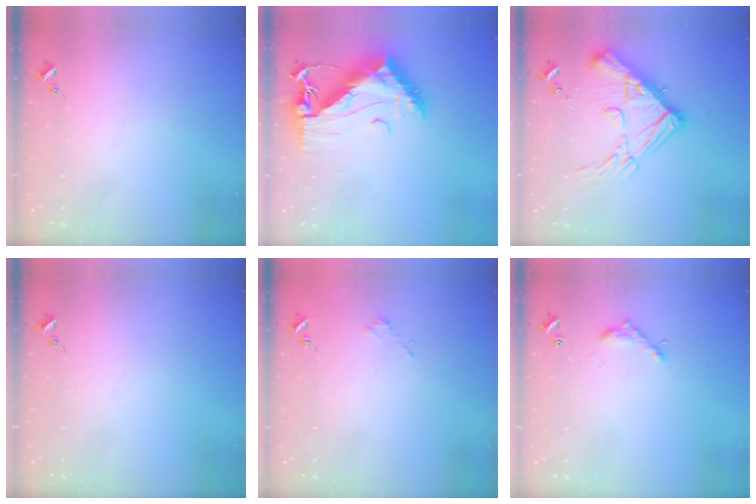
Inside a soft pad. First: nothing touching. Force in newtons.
{"total": 19.1, "press": 19.0, "slide": 1.6}
{"total": 20.5, "press": 20.3, "slide": 2.3}
{"total": 0.0}
{"total": 1.8, "press": 1.8, "slide": 0.2}
{"total": 7.3, "press": 7.3, "slide": 0.6}